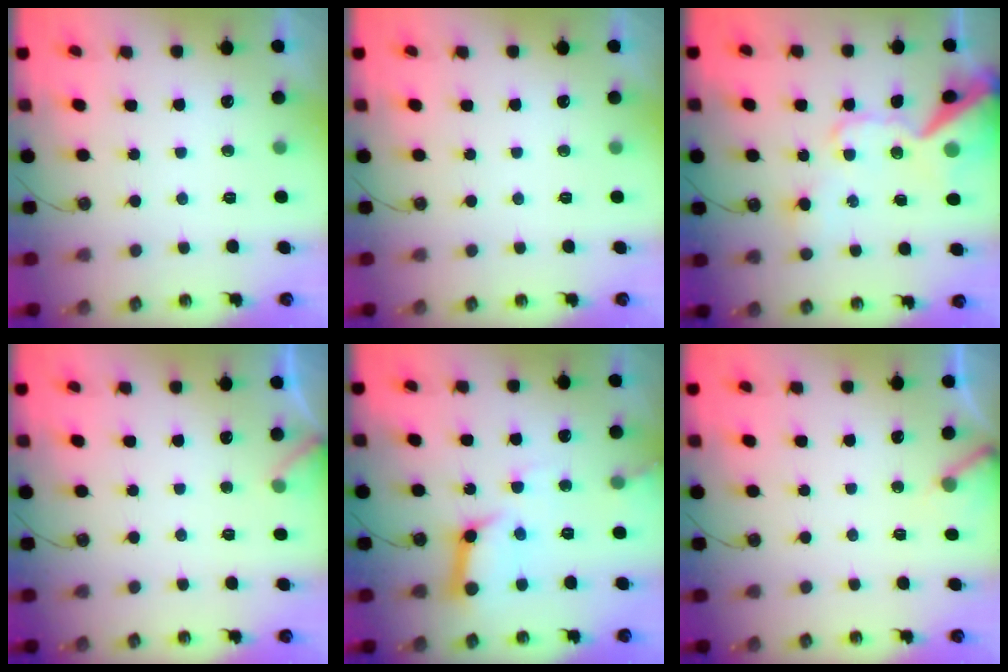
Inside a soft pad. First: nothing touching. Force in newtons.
{"total": 0.0}
{"total": 17.3, "press": 17.2, "slide": 2.3}
{"total": 3.9, "press": 3.9, "slide": 0.5}
{"total": 13.5, "press": 13.4, "slide": 1.7}
{"total": 4.1, "press": 4.0, "slide": 0.3}